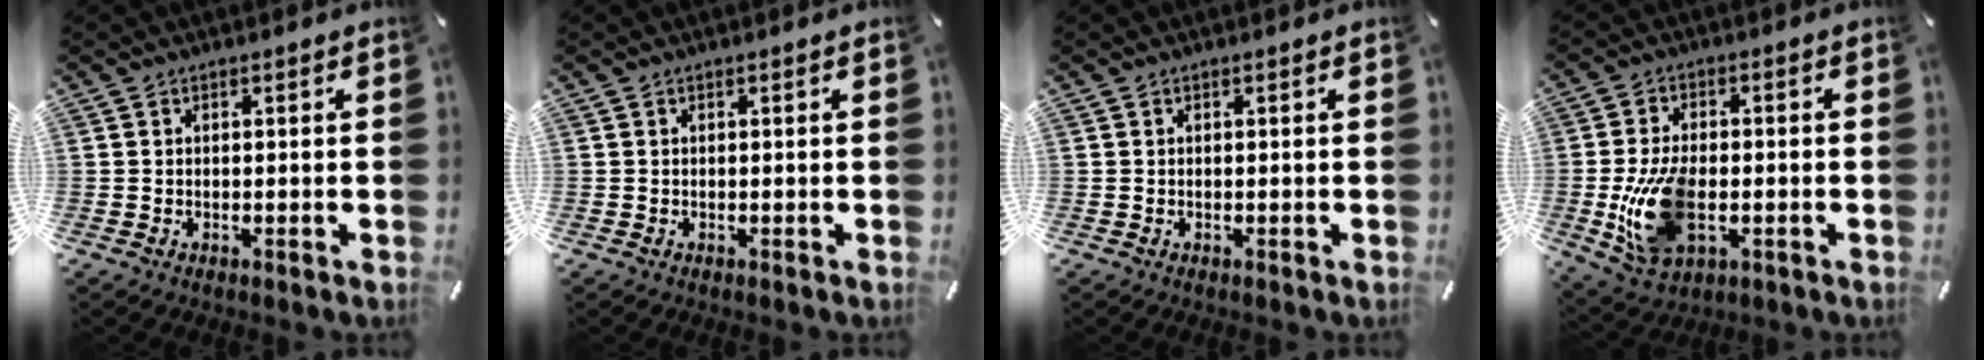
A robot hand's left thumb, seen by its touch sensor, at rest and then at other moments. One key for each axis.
{"total": 0.0}
{"total": 0.0}
{"total": 13.6, "fx": -2.7, "fy": 8.2, "fz": 10.5, "tx": -0.221, "ty": -0.008, "tz": -0.045}